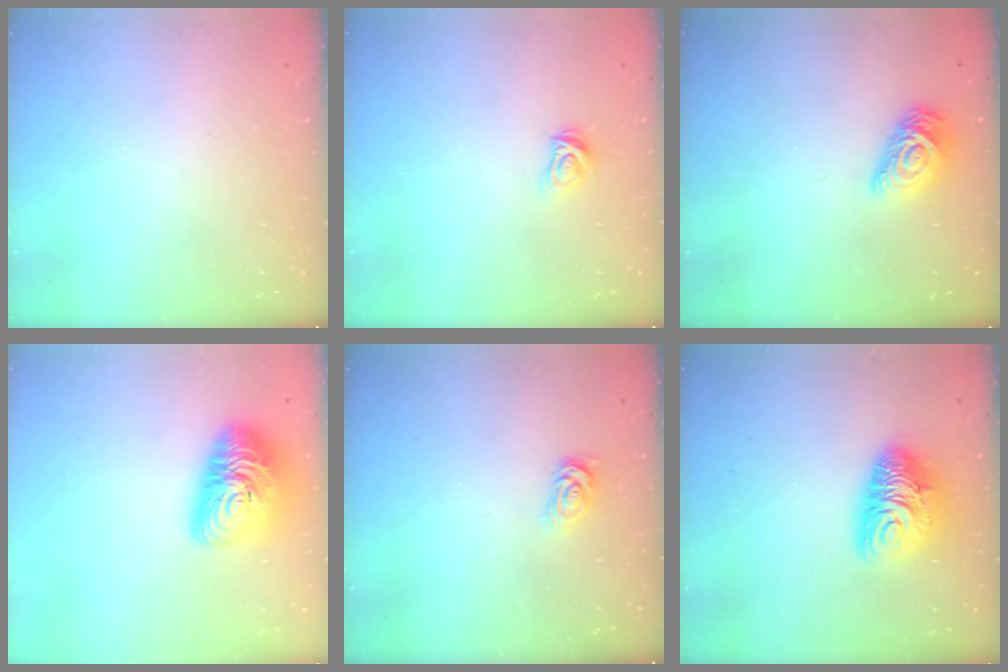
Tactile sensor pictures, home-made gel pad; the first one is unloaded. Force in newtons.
{"total": 5.6, "press": 5.6, "slide": 0.4}
{"total": 10.9, "press": 10.8, "slide": 0.5}
{"total": 15.1, "press": 15.1, "slide": 1.1}
{"total": 2.6, "press": 2.6, "slide": 0.4}
{"total": 11.7, "press": 11.7, "slide": 1.3}